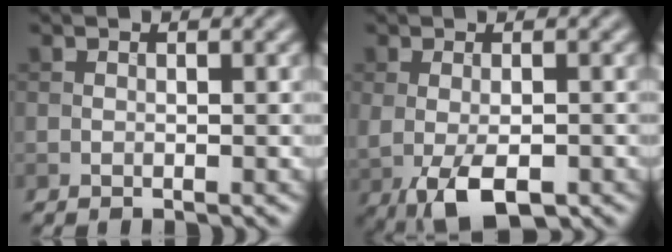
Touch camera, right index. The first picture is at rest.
{"total": 5.2, "force": [-1.7, 2.5, 4.3], "torque": [-0.083, -0.016, -0.021]}